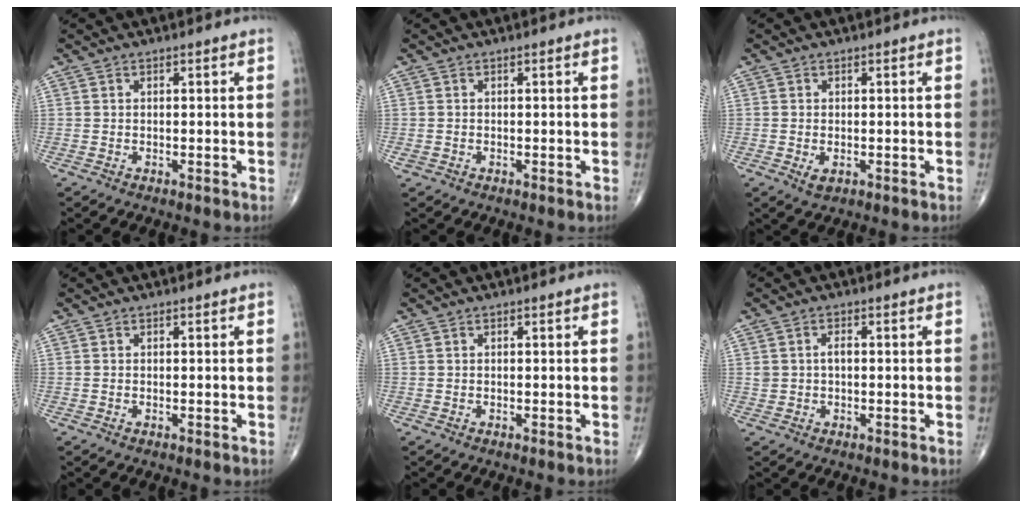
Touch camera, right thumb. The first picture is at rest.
{"total": 0.8, "force": [-0.2, 0.6, 0.4], "torque": [-0.013, 0.001, 0.000]}
{"total": 1.9, "force": [-0.4, 1.1, 1.5], "torque": [-0.025, -0.004, -0.004]}
{"total": 0.0}
{"total": 0.0}
{"total": 2.2, "force": [0.2, 1.4, 1.6], "torque": [-0.025, 0.003, 0.004]}